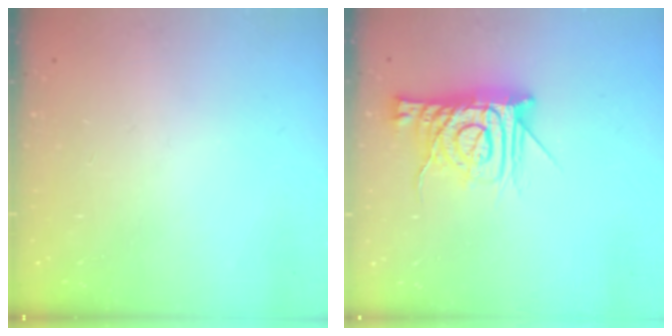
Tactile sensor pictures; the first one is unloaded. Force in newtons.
{"total": 14.3, "press": 14.3, "slide": 1.0}